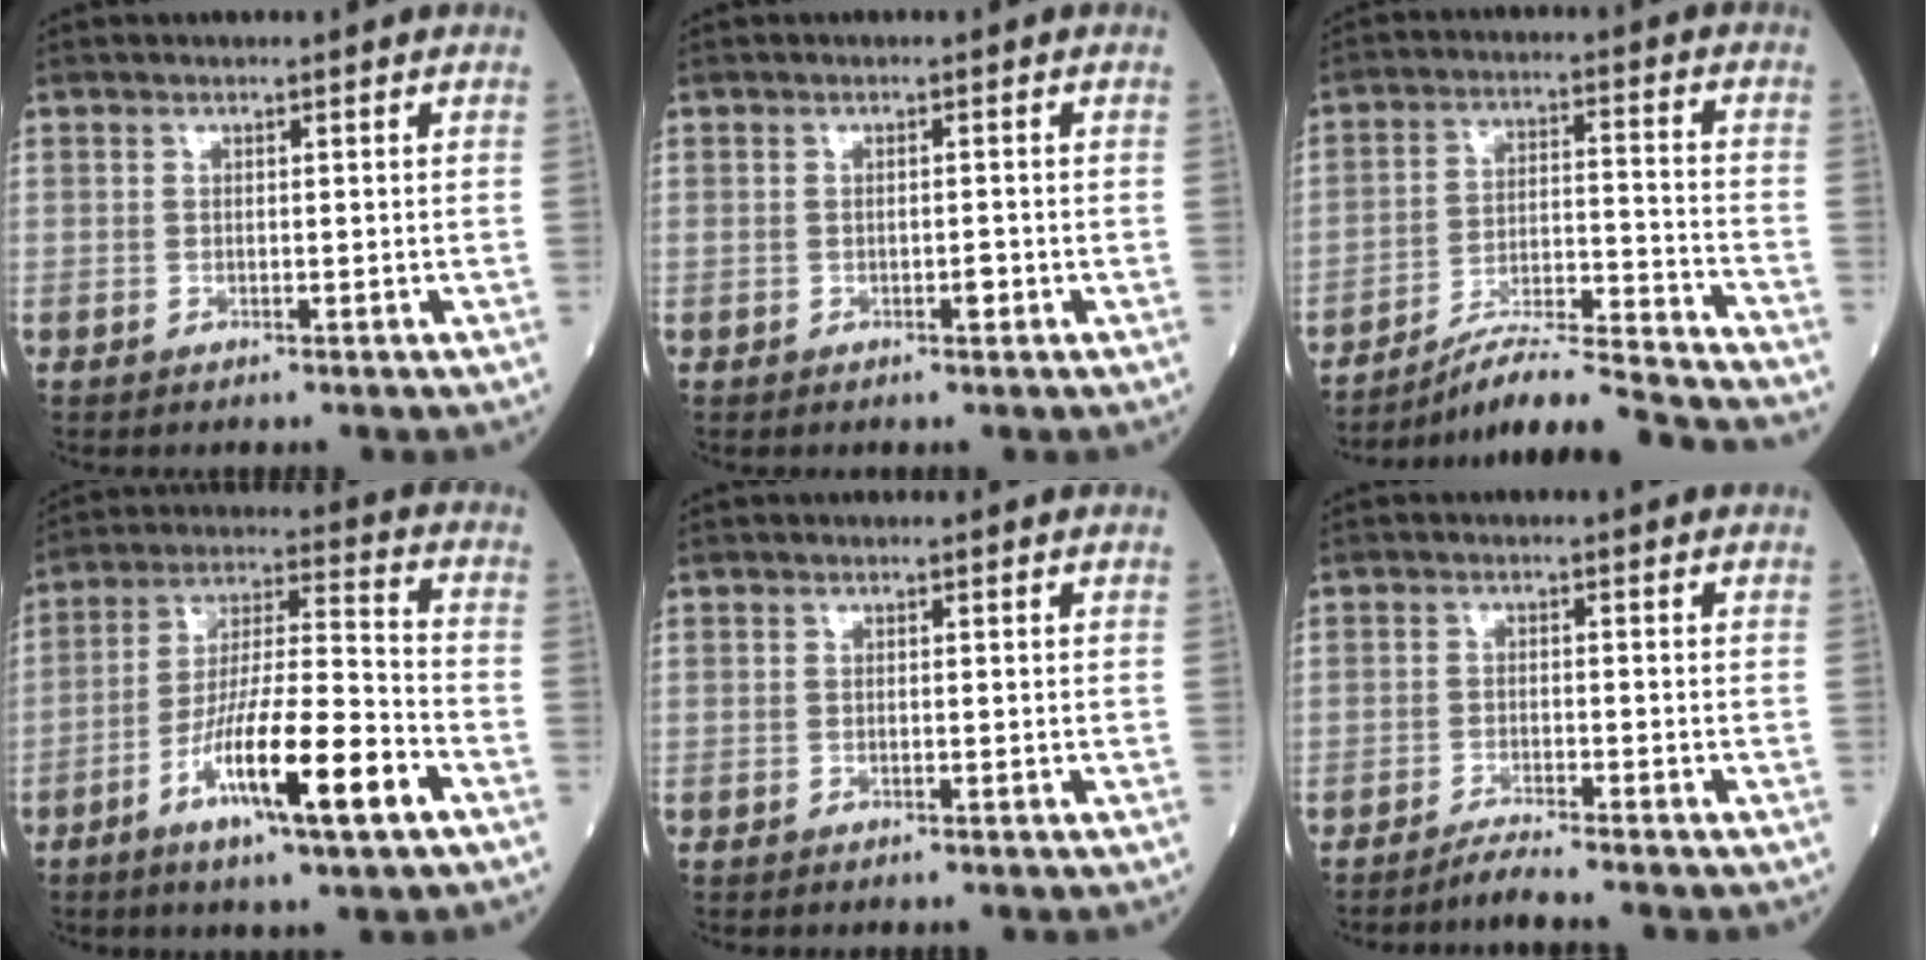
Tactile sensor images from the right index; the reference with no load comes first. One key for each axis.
{"total": 1.2, "fx": -0.5, "fy": 0.4, "fz": 1.1, "tx": -0.020, "ty": 0.000, "tz": -0.006}
{"total": 15.6, "fx": -14.7, "fy": -1.8, "fz": 4.8, "tx": -0.071, "ty": 0.007, "tz": -0.236}
{"total": 15.3, "fx": -7.1, "fy": 1.4, "fz": 13.5, "tx": -0.245, "ty": -0.012, "tz": -0.124}
{"total": 0.0}
{"total": 3.1, "fx": -2.9, "fy": -1.0, "fz": 0.8, "tx": -0.020, "ty": -0.011, "tz": -0.052}